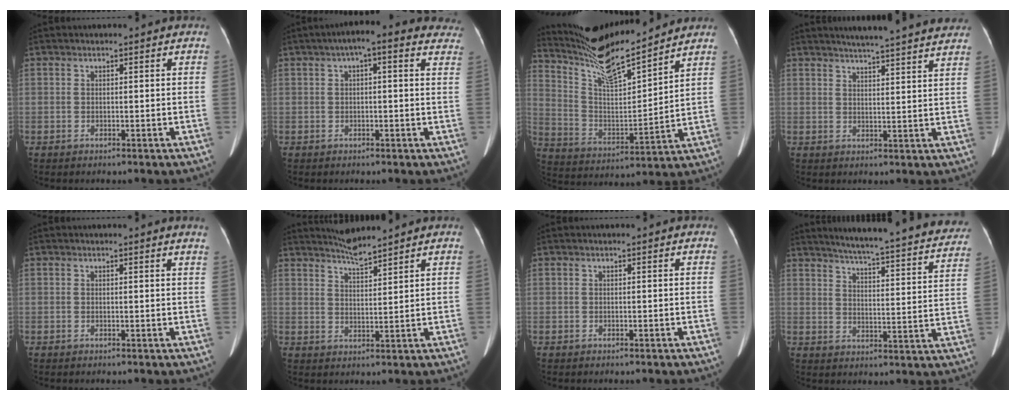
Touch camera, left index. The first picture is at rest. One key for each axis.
{"total": 9.2, "fx": 6.1, "fy": 2.6, "fz": 6.3, "tx": -0.074, "ty": 0.033, "tz": 0.063}
{"total": 14.3, "fx": 13.1, "fy": 0.1, "fz": 5.8, "tx": -0.120, "ty": -0.005, "tz": 0.246}
{"total": 16.3, "fx": 14.9, "fy": 0.4, "fz": 6.7, "tx": -0.098, "ty": -0.004, "tz": 0.183}
{"total": 1.8, "fx": 1.6, "fy": -0.4, "fz": 0.6, "tx": -0.020, "ty": -0.008, "tz": 0.010}
{"total": 4.5, "fx": 4.3, "fy": -0.4, "fz": 1.1, "tx": -0.028, "ty": 0.001, "tz": 0.083}
{"total": 0.0}
{"total": 28.0, "fx": 25.2, "fy": 2.5, "fz": 11.8, "tx": -0.167, "ty": -0.066, "tz": 0.304}